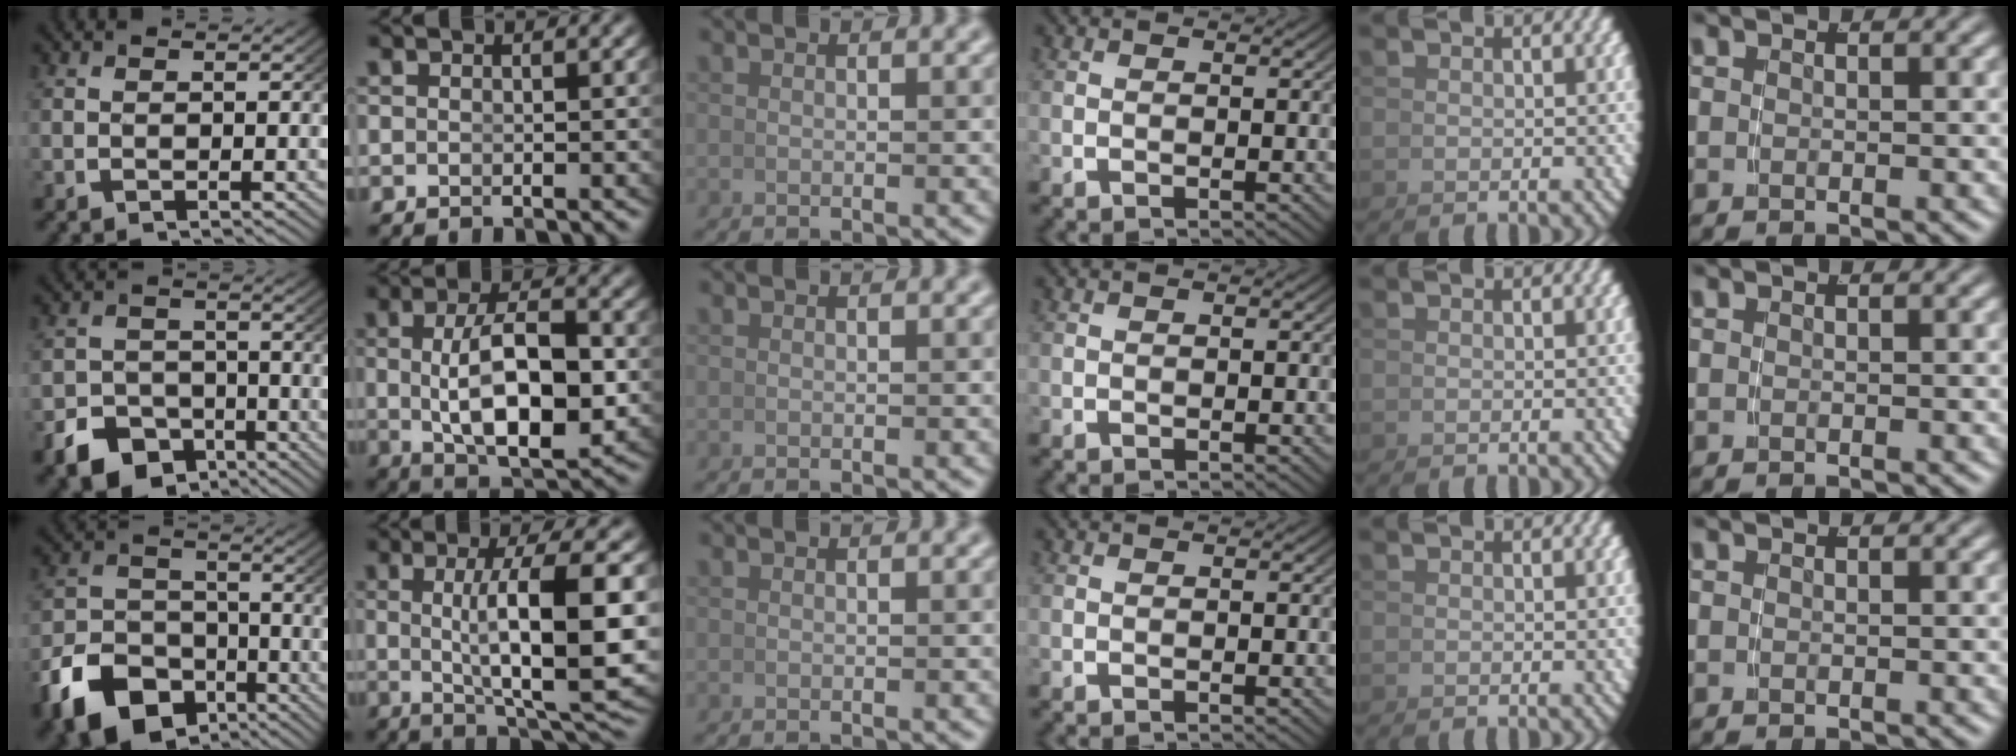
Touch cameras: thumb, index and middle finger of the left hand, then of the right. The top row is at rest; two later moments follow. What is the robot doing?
{"motion": "grasp_and_lifting", "object": "coin"}